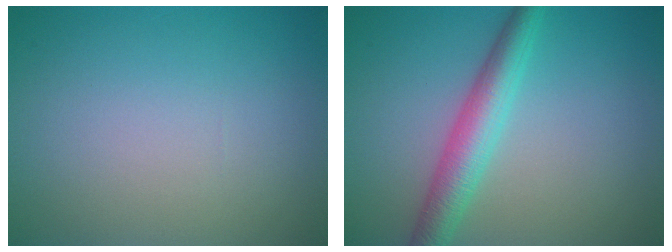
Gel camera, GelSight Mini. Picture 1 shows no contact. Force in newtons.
{"total": 4.3, "press": 4.3, "slide": 0.2}